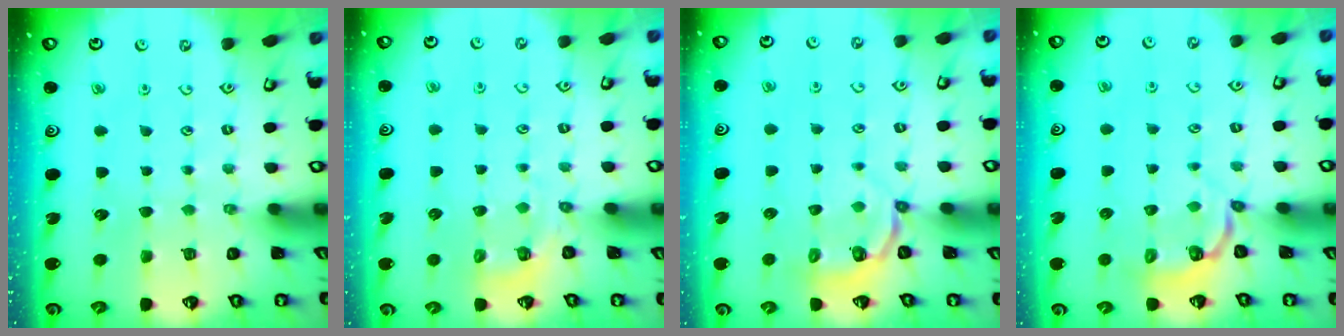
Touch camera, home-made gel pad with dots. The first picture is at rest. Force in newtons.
{"total": 2.3, "press": 1.4, "slide": 1.8}
{"total": 3.6, "press": 2.6, "slide": 2.5}
{"total": 3.6, "press": 2.6, "slide": 2.4}